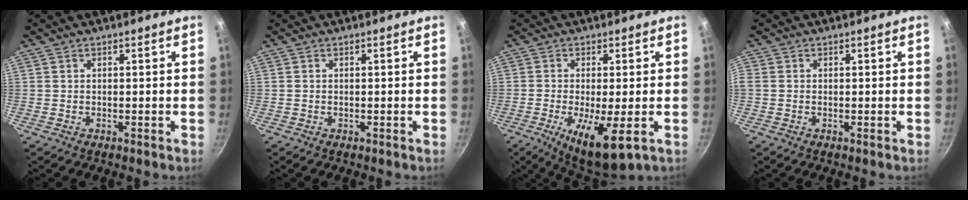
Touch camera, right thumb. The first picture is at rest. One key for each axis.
{"total": 0.0}
{"total": 10.6, "fx": -3.1, "fy": 2.6, "fz": 9.8, "tx": -0.173, "ty": -0.011, "tz": -0.044}
{"total": 1.2, "fx": -0.1, "fy": 0.9, "fz": 0.7, "tx": -0.018, "ty": 0.002, "tz": -0.005}